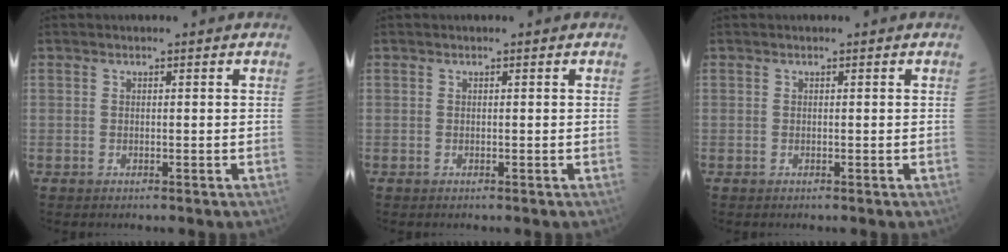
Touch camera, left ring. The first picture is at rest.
{"total": 0.0}
{"total": 0.0}